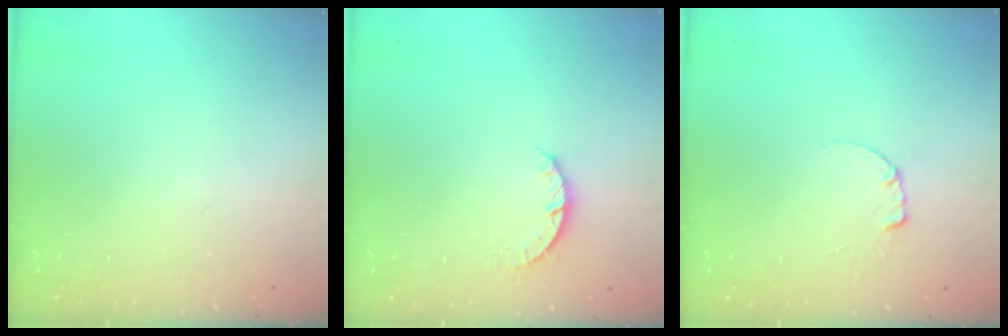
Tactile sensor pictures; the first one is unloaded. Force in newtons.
{"total": 3.2, "press": 3.2, "slide": 0.4}
{"total": 0.6, "press": 0.6, "slide": 0.1}